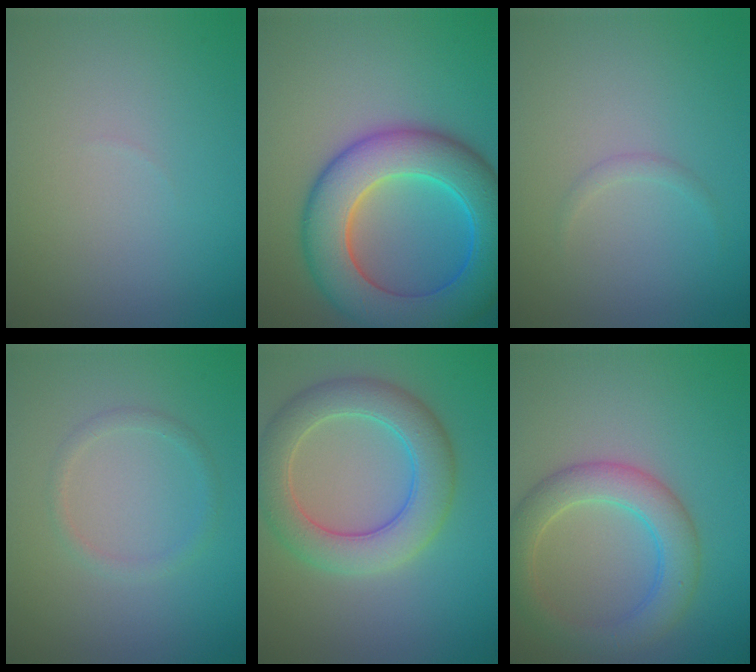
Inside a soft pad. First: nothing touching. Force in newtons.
{"total": 11.0, "press": 11.0, "slide": 0.2}
{"total": 0.7, "press": 0.7, "slide": 0.0}
{"total": 1.2, "press": 1.2, "slide": 0.1}
{"total": 6.1, "press": 6.1, "slide": 0.2}
{"total": 4.9, "press": 4.9, "slide": 0.3}